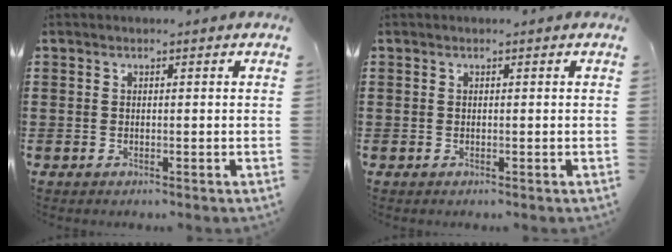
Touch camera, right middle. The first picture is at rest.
{"total": 0.0}